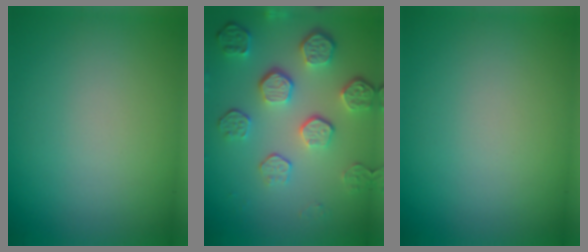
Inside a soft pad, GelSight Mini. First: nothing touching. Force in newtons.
{"total": 5.6, "press": 3.9, "slide": 4.0}
{"total": 0.0}